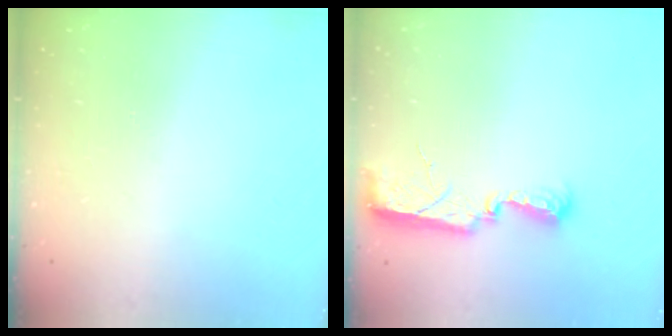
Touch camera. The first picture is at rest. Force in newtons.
{"total": 10.7, "press": 9.0, "slide": 5.8}